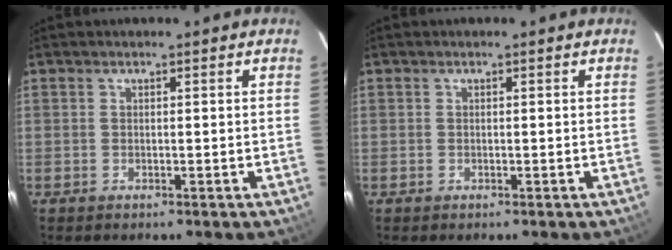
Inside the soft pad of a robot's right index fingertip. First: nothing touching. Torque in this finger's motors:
{"motor_torque": [-0.35, -0.21, 0.00, -0.07]}